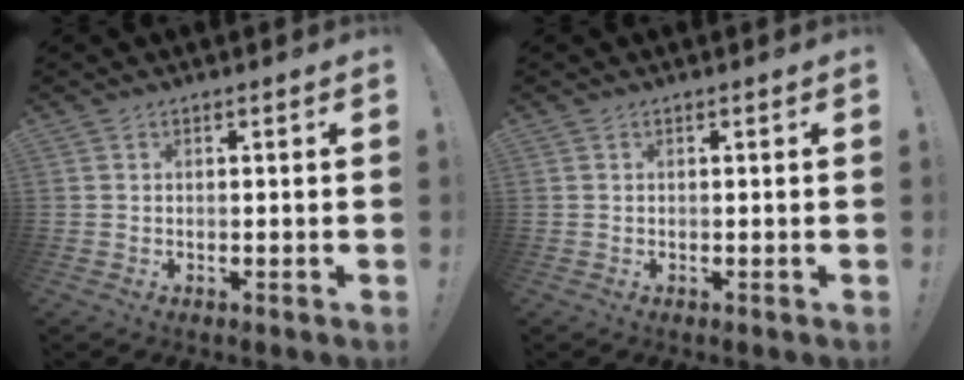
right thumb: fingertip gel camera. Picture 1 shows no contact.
{"total": 0.0}